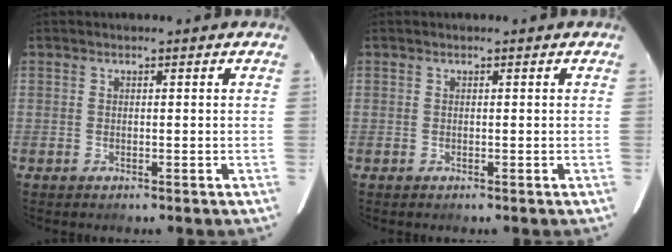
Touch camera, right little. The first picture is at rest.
{"total": 0.0}